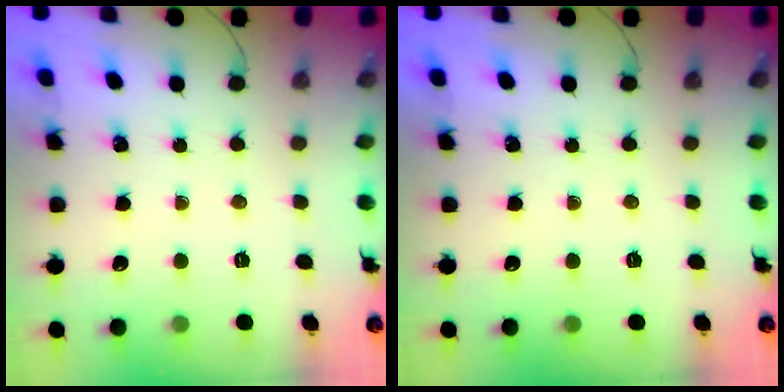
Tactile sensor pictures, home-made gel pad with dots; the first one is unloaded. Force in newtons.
{"total": 0.0}